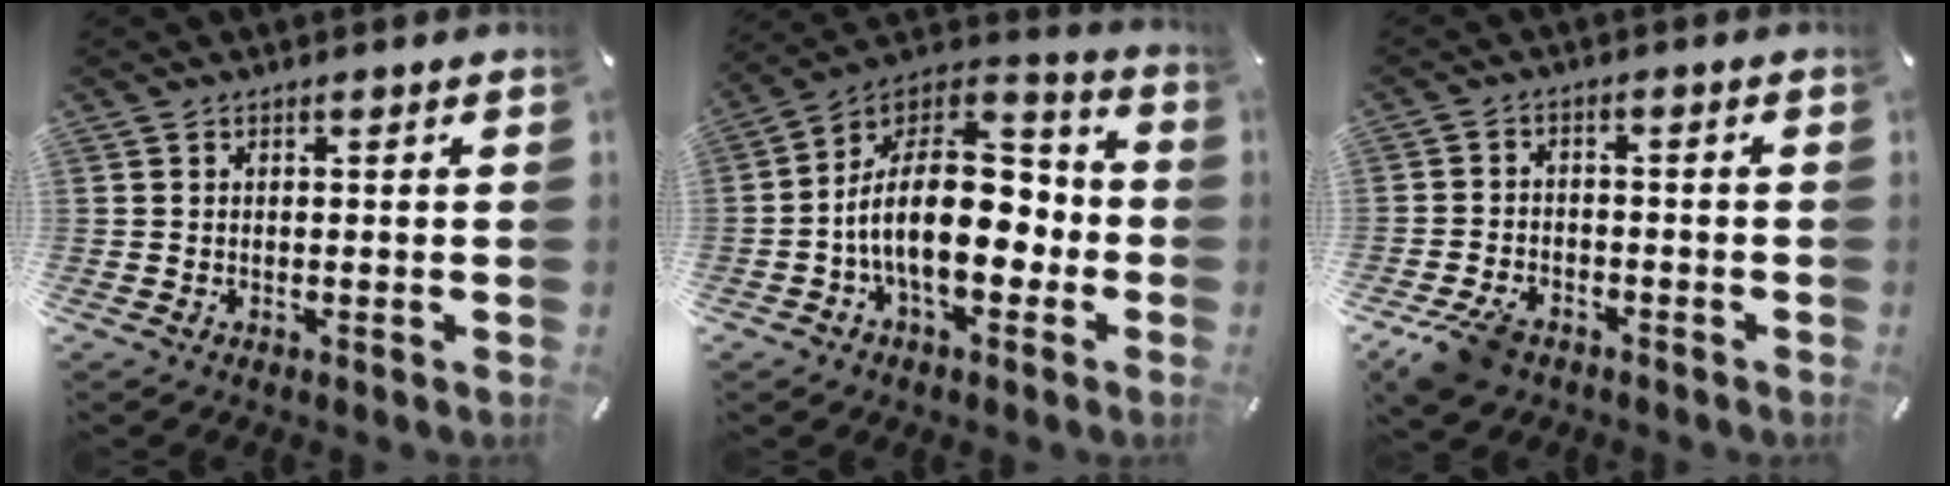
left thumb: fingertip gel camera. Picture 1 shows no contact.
{"total": 20.5, "force": [-3.3, 12.7, 15.7], "torque": [-0.263, 0.003, -0.052]}
{"total": 6.7, "force": [-4.3, 4.1, 3.1], "torque": [-0.076, 0.016, -0.083]}